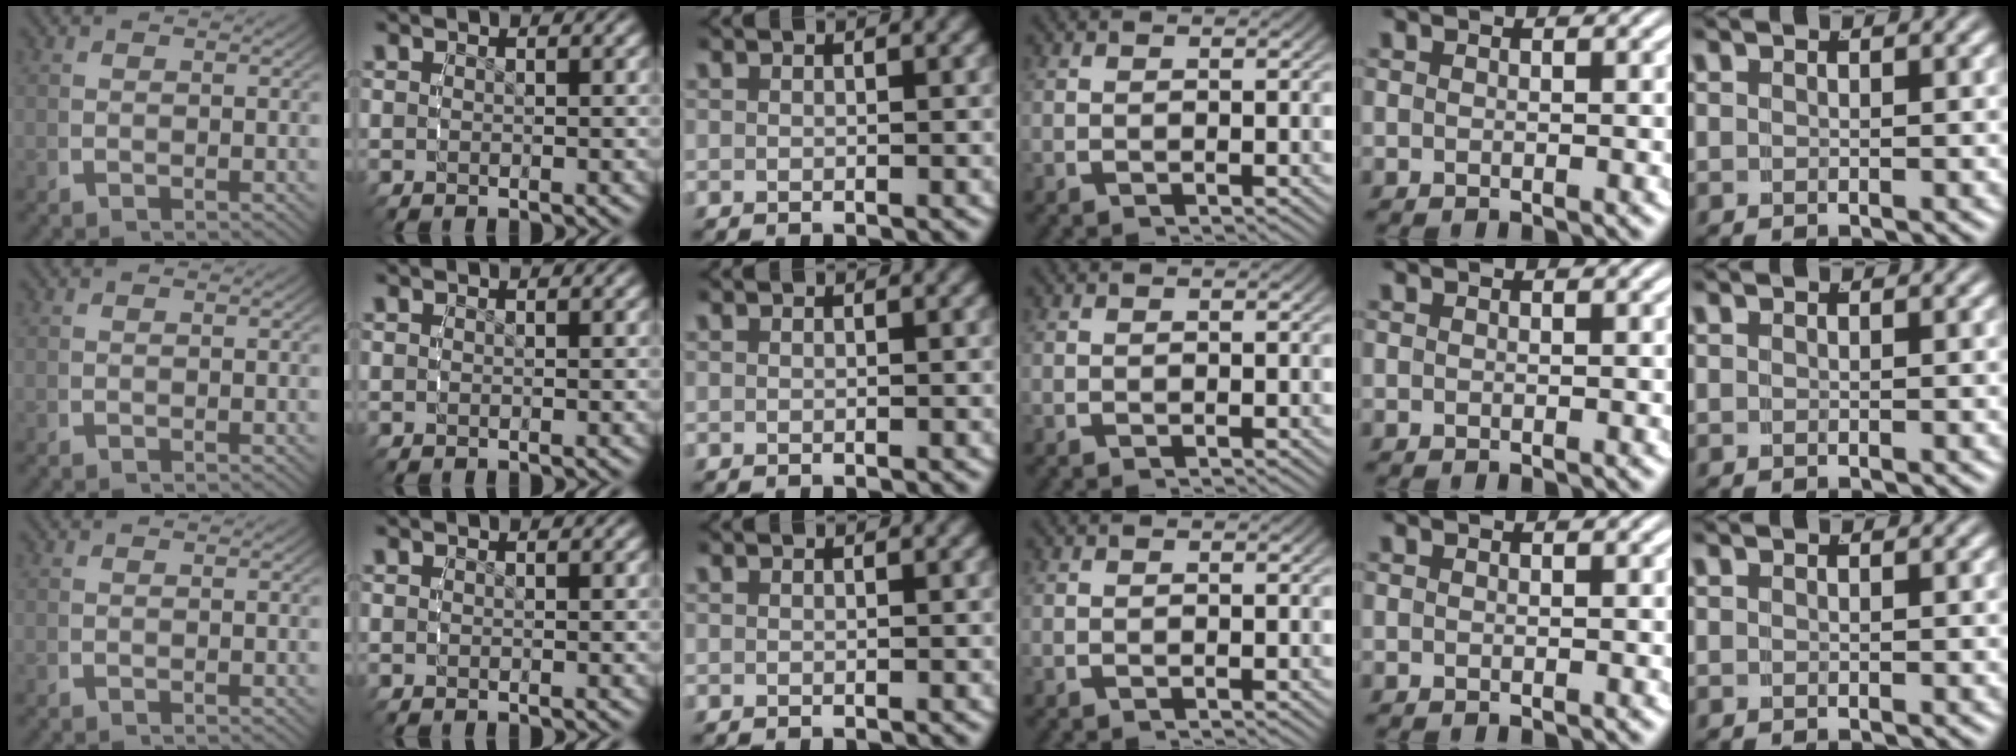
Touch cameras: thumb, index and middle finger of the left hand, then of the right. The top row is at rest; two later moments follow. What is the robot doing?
{"motion": "reach", "object": "pen bag"}